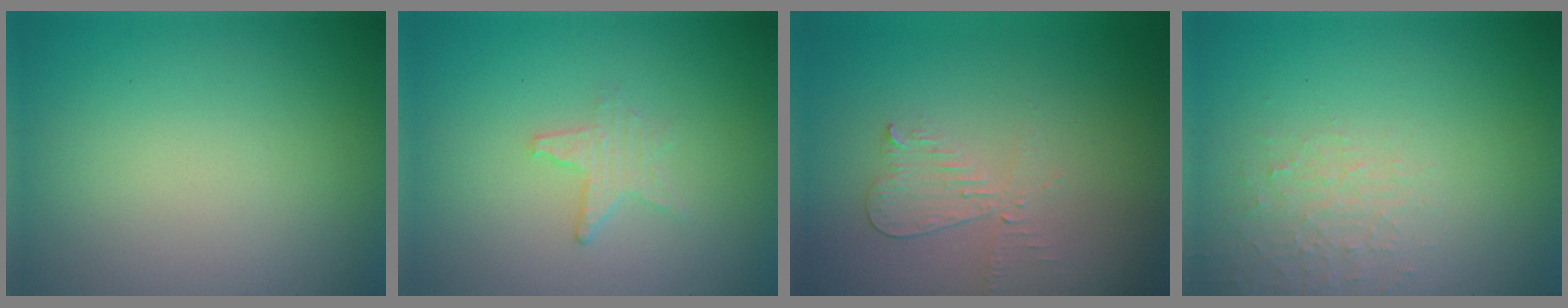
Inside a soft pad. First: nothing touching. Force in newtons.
{"total": 1.7, "press": 1.6, "slide": 0.4}
{"total": 2.1, "press": 2.1, "slide": 0.2}
{"total": 2.1, "press": 2.0, "slide": 0.5}